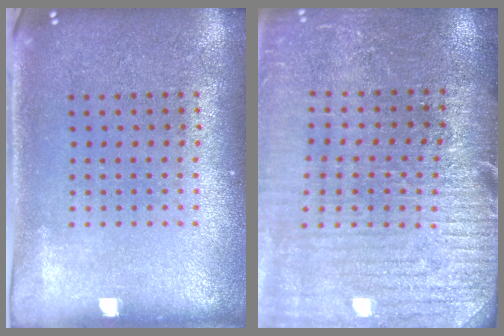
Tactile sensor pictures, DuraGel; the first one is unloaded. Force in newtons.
{"total": 2.9, "press": 2.9, "slide": 0.6}